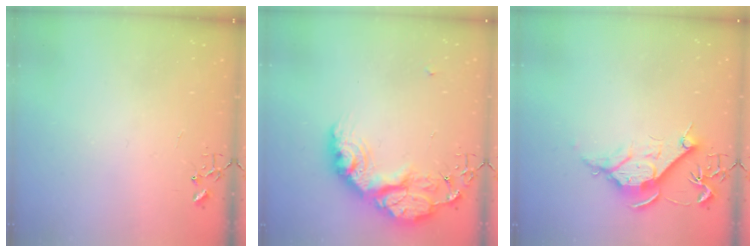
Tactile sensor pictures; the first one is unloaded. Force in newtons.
{"total": 27.8, "press": 27.7, "slide": 2.1}
{"total": 10.1, "press": 10.1, "slide": 0.6}